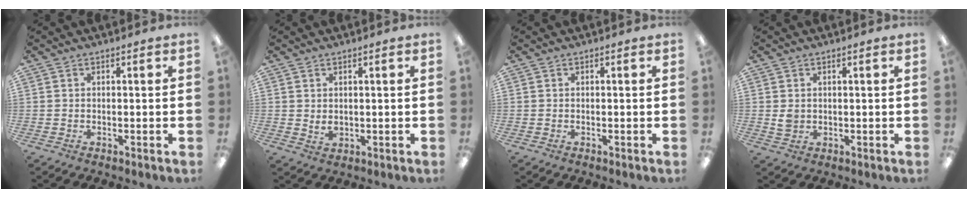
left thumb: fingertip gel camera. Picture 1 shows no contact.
{"total": 2.0, "force": [1.0, 1.3, 1.2], "torque": [-0.016, -0.003, 0.017]}
{"total": 0.0}
{"total": 2.2, "force": [0.8, 1.7, 1.0], "torque": [-0.014, -0.001, 0.013]}